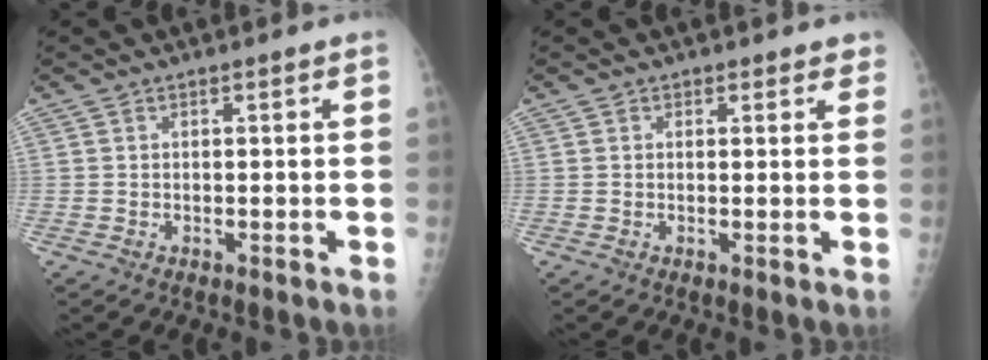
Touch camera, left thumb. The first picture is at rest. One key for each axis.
{"total": 1.7, "fx": 1.2, "fy": 1.2, "fz": 0.2, "tx": 0.022, "ty": -0.004, "tz": 0.007}